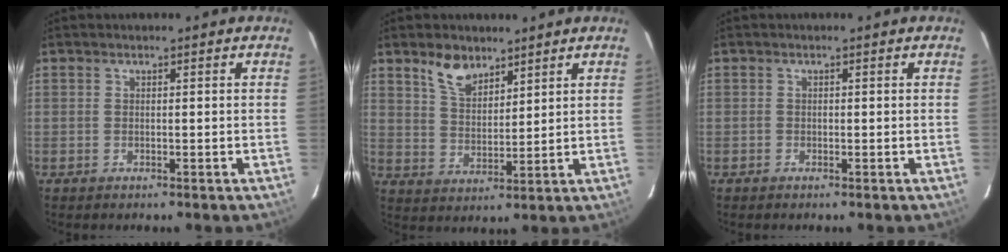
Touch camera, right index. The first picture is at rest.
{"total": 6.9, "force": [5.0, 3.4, 3.4], "torque": [-0.058, 0.008, 0.096]}
{"total": 0.0}